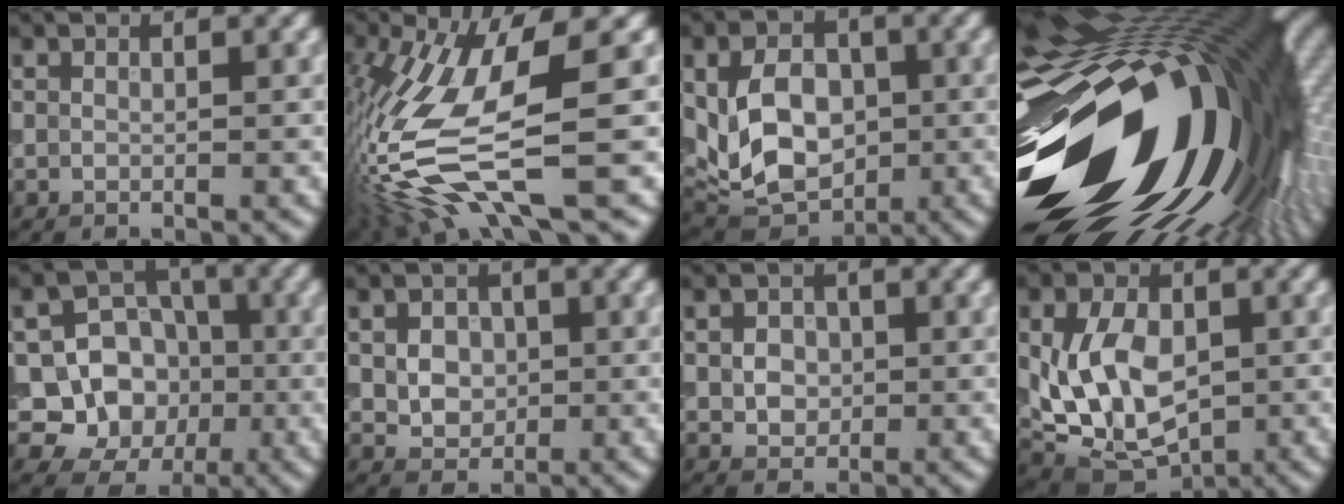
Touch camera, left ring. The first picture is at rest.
{"total": 12.7, "force": [-2.8, 3.4, 11.9], "torque": [-0.270, -0.015, -0.049]}
{"total": 8.5, "force": [0.0, 6.1, 6.0], "torque": [-0.119, -0.007, -0.003]}
{"total": 21.8, "force": [-2.8, 12.5, 17.7], "torque": [-0.290, -0.049, -0.050]}
{"total": 9.9, "force": [-2.1, 9.1, 3.4], "torque": [-0.054, 0.013, -0.065]}
{"total": 3.5, "force": [0.2, 2.8, 2.0], "torque": [-0.028, 0.004, -0.007]}
{"total": 2.6, "force": [0.0, 2.2, 1.4], "torque": [-0.018, 0.002, -0.006]}
{"total": 8.7, "force": [-0.1, 5.8, 6.4], "torque": [-0.128, -0.011, 0.000]}